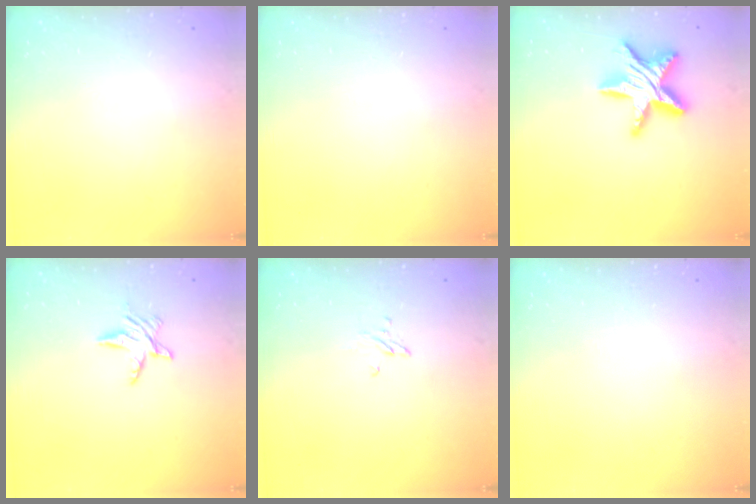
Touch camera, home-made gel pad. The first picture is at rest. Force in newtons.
{"total": 0.0}
{"total": 16.1, "press": 16.1, "slide": 0.9}
{"total": 6.1, "press": 6.1, "slide": 0.3}
{"total": 2.7, "press": 2.7, "slide": 0.2}
{"total": 0.0}